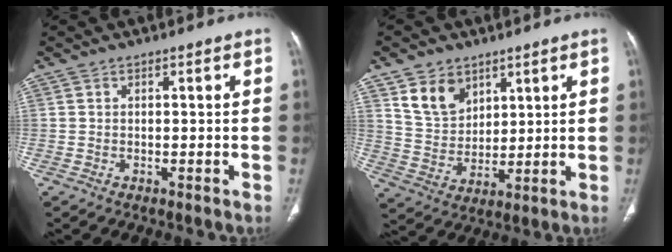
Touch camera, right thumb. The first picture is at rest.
{"total": 9.3, "force": [5.3, 6.4, 4.0], "torque": [-0.052, -0.031, 0.111]}